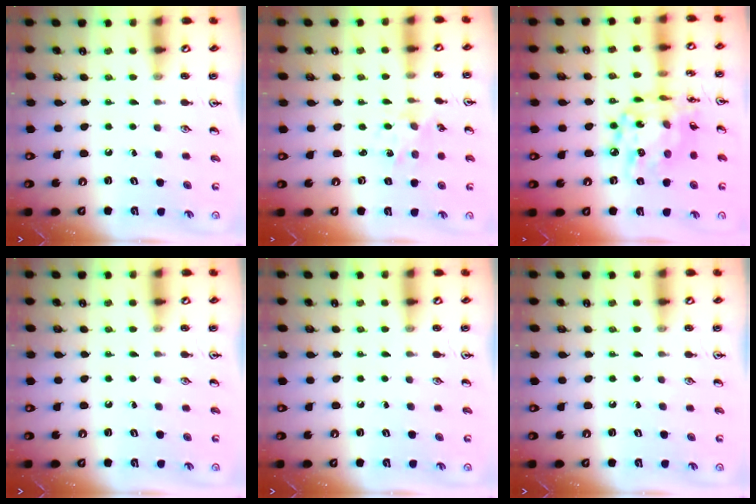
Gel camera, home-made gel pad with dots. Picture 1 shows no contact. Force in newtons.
{"total": 1.6, "press": 1.6, "slide": 0.1}
{"total": 15.3, "press": 15.3, "slide": 1.1}
{"total": 0.0}
{"total": 0.0}
{"total": 0.0}